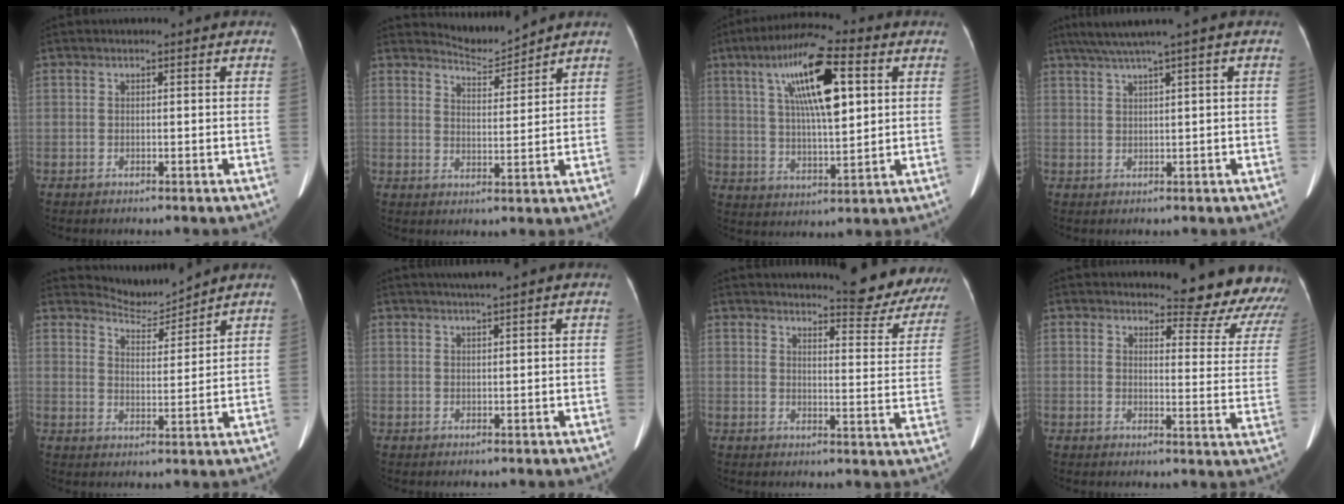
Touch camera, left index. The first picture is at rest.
{"total": 4.2, "force": [4.1, -0.7, -0.8], "torque": [0.007, -0.012, 0.077]}
{"total": 14.4, "force": [4.9, 3.5, 13.1], "torque": [-0.241, 0.022, 0.084]}
{"total": 4.7, "force": [2.9, -0.8, 3.6], "torque": [-0.074, 0.019, 0.057]}
{"total": 4.3, "force": [4.1, -0.8, -0.9], "torque": [0.009, -0.012, 0.079]}
{"total": 2.7, "force": [2.2, -0.7, 1.5], "torque": [-0.020, 0.011, 0.038]}
{"total": 16.1, "force": [15.1, 2.3, 5.0], "torque": [-0.044, -0.067, 0.159]}
{"total": 14.5, "force": [14.0, 3.0, 2.1], "torque": [0.013, -0.090, 0.126]}